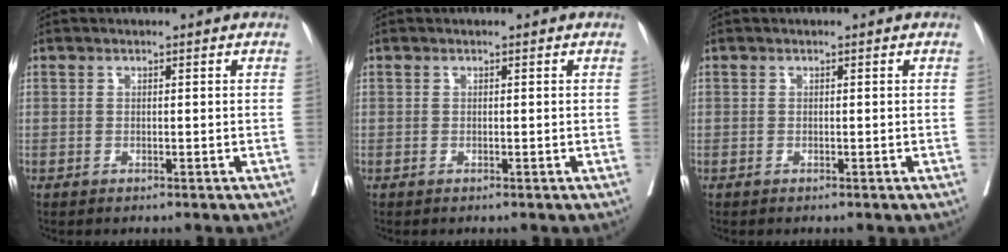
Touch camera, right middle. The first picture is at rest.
{"total": 0.0}
{"total": 0.0}